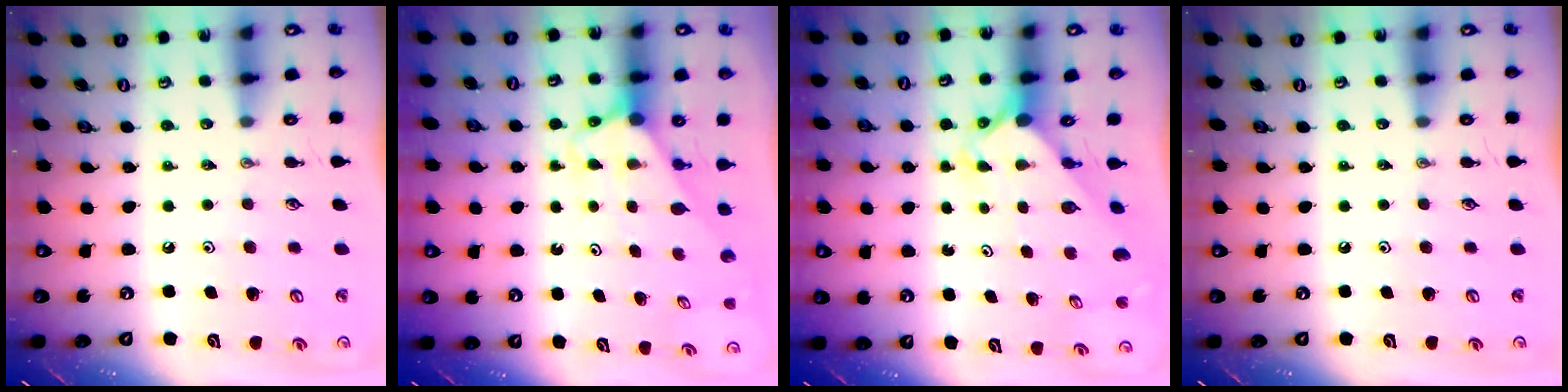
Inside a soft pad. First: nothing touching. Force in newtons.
{"total": 2.6, "press": 2.6, "slide": 0.1}
{"total": 2.6, "press": 2.6, "slide": 0.3}
{"total": 0.0}